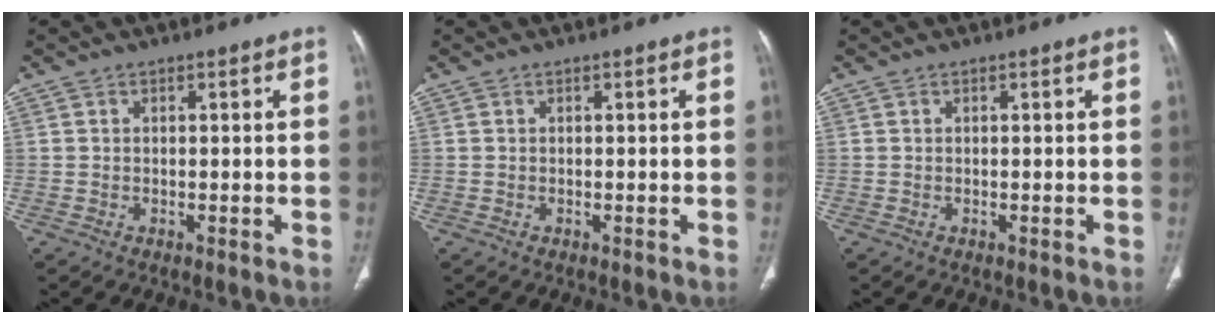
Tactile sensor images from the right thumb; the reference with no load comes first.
{"total": 0.0}
{"total": 0.0}